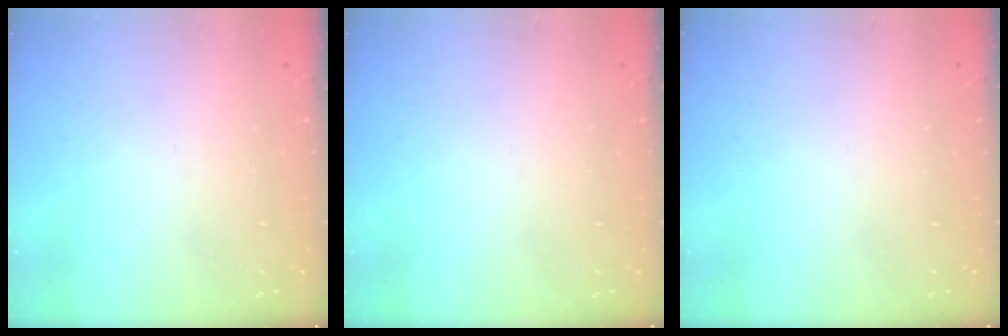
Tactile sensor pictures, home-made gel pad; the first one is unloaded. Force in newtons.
{"total": 0.0}
{"total": 0.0}